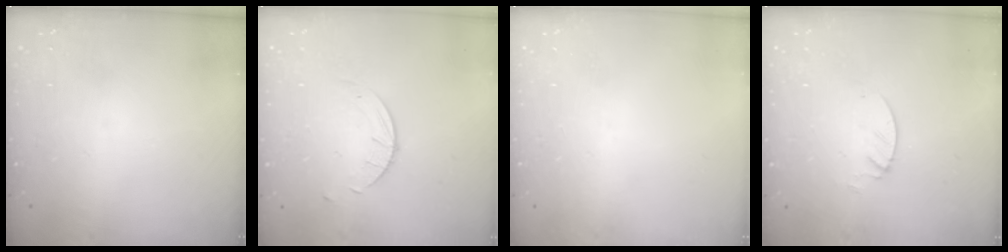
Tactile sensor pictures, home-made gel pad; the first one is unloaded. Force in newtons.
{"total": 4.6, "press": 4.5, "slide": 0.5}
{"total": 0.0}
{"total": 1.3, "press": 1.3, "slide": 0.1}